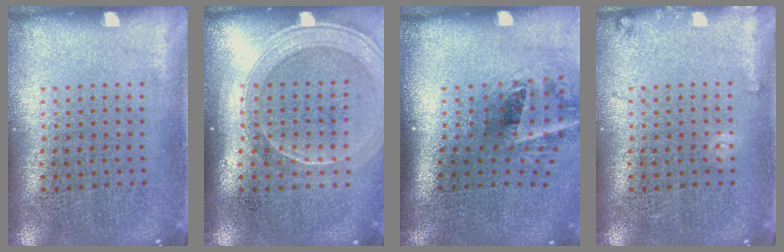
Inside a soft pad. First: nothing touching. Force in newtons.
{"total": 1.9, "press": 1.7, "slide": 0.9}
{"total": 2.1, "press": 1.3, "slide": 1.7}
{"total": 1.0, "press": 1.0, "slide": 0.1}